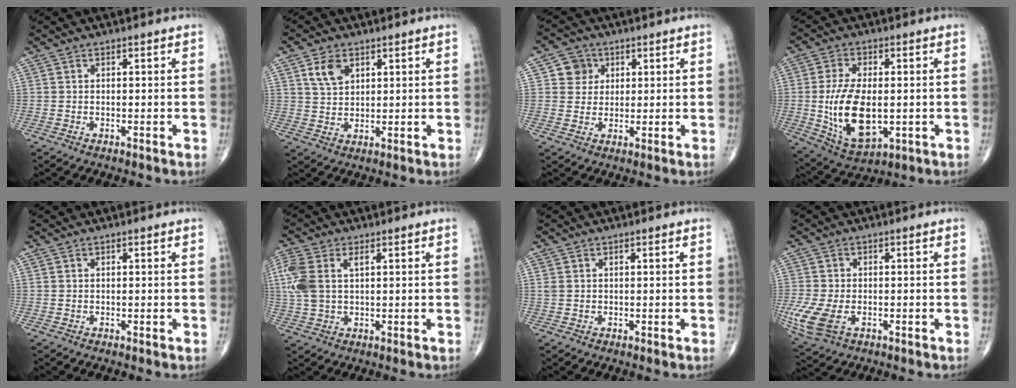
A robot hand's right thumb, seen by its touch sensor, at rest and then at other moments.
{"total": 5.1, "force": [2.4, 3.2, 3.1], "torque": [-0.045, -0.011, 0.048]}
{"total": 4.9, "force": [1.6, 4.6, 0.9], "torque": [0.012, 0.000, 0.022]}
{"total": 14.4, "force": [-1.2, 7.4, 12.3], "torque": [-0.228, -0.012, -0.008]}
{"total": 0.0}
{"total": 8.6, "force": [2.2, 4.8, 6.8], "torque": [-0.186, 0.015, 0.046]}
{"total": 0.9, "force": [0.3, 0.7, 0.5], "torque": [-0.012, 0.004, 0.007]}
{"total": 8.6, "force": [-2.6, 5.1, 6.3], "torque": [-0.159, -0.006, -0.044]}